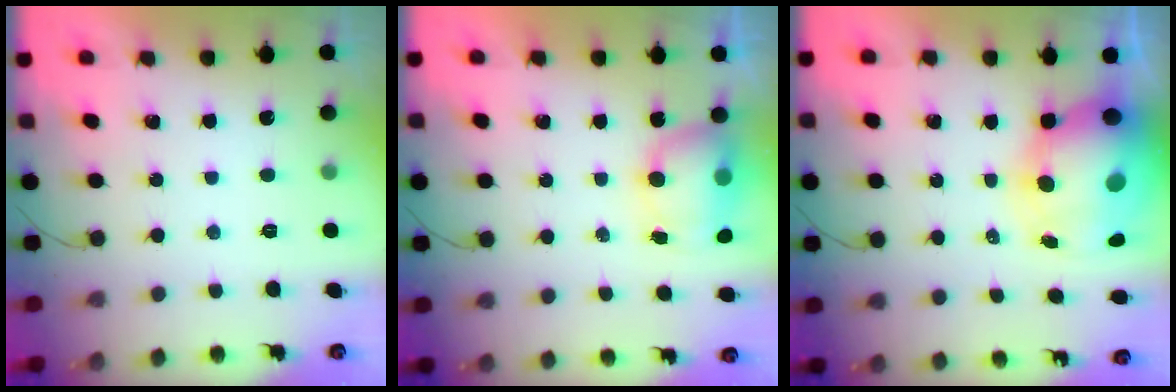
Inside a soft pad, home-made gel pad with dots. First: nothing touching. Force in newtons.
{"total": 7.2, "press": 7.0, "slide": 1.3}
{"total": 15.5, "press": 15.0, "slide": 4.1}